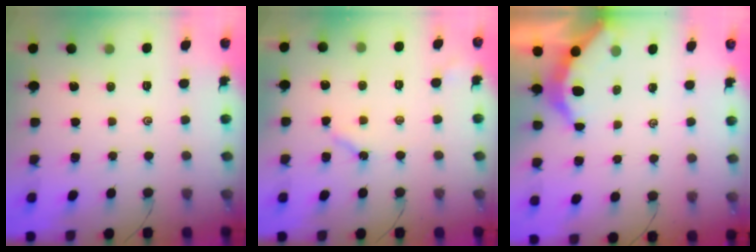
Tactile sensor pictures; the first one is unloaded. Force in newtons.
{"total": 3.5, "press": 3.5, "slide": 0.3}
{"total": 3.5, "press": 3.5, "slide": 0.4}